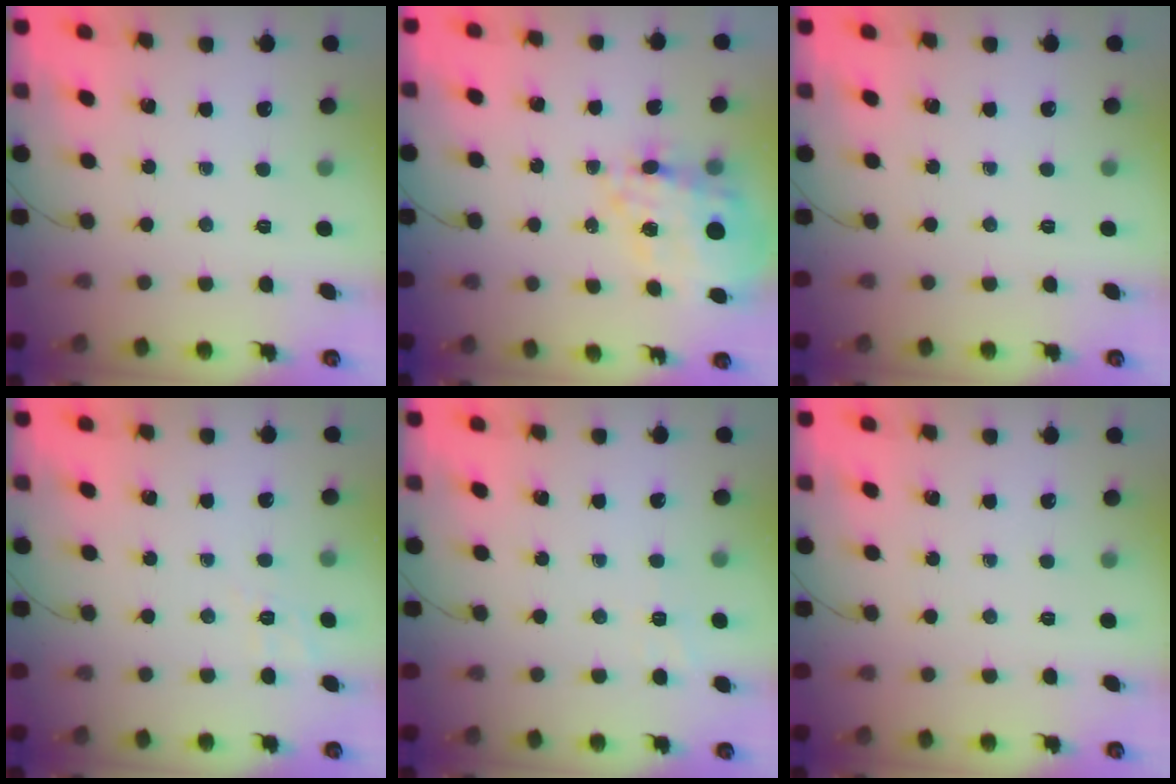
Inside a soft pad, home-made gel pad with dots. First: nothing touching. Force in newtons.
{"total": 18.8, "press": 18.4, "slide": 3.9}
{"total": 0.0}
{"total": 1.9, "press": 0.7, "slide": 1.7}
{"total": 2.8, "press": 2.2, "slide": 1.8}
{"total": 0.0}